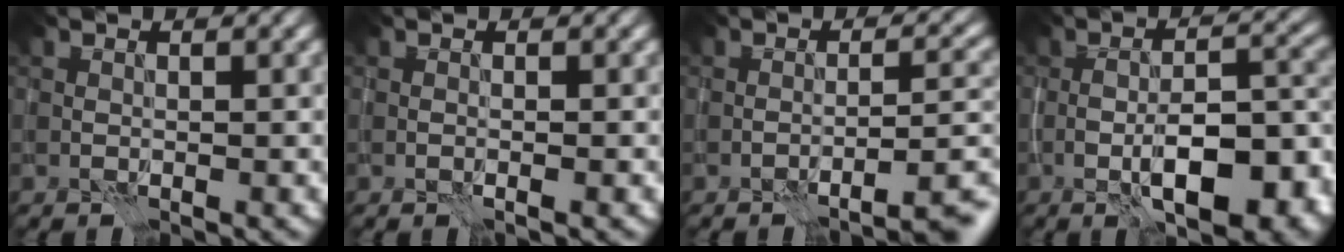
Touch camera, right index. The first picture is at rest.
{"total": 0.6, "force": [-0.3, 0.0, 0.5], "torque": [-0.009, -0.001, -0.006]}
{"total": 5.3, "force": [-3.7, 0.9, 3.7], "torque": [-0.038, 0.017, -0.054]}
{"total": 9.8, "force": [-3.4, 4.1, 8.2], "torque": [-0.129, -0.004, -0.048]}